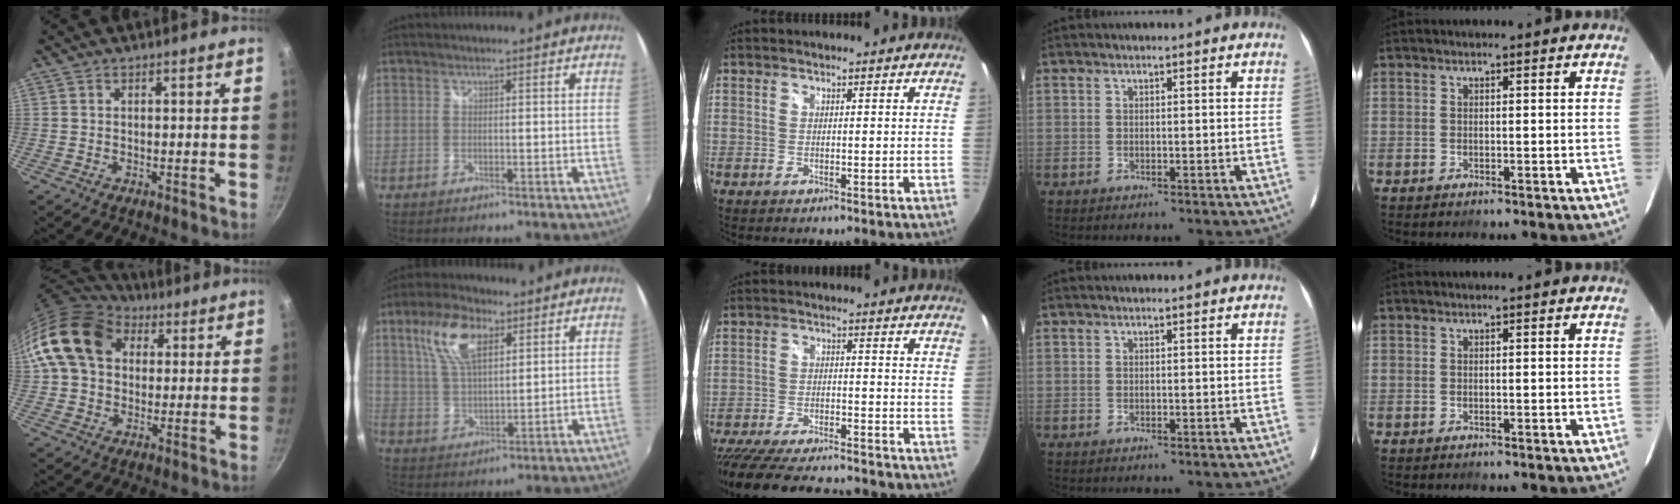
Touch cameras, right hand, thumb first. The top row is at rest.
{"thumb": {"total": 16.7, "force": [4.7, 12.6, 9.9], "torque": [-0.165, 0.021, 0.070]}, "index": {"total": 10.8, "force": [5.2, 4.9, 8.1], "torque": [-0.162, 0.017, 0.104]}, "middle": {"total": 21.4, "force": [-18.2, 5.3, 10.0], "torque": [-0.207, -0.039, -0.277]}}